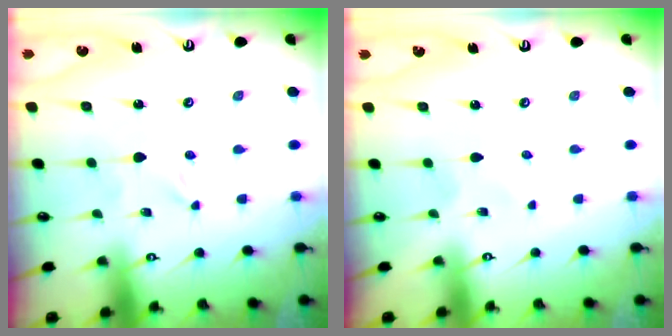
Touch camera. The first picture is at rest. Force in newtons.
{"total": 0.7, "press": 0.7, "slide": 0.1}